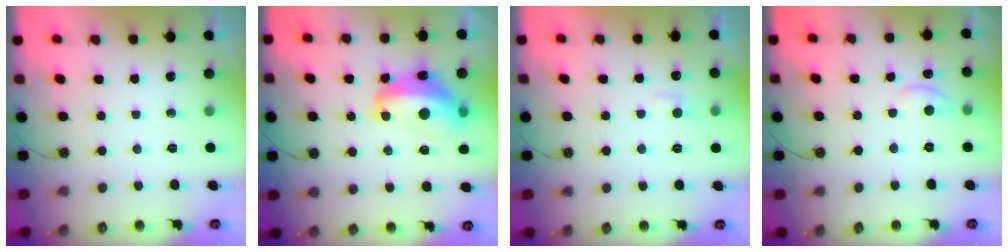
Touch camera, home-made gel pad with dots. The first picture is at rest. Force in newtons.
{"total": 9.0, "press": 8.9, "slide": 1.4}
{"total": 2.5, "press": 2.4, "slide": 0.5}
{"total": 1.7, "press": 1.6, "slide": 0.3}